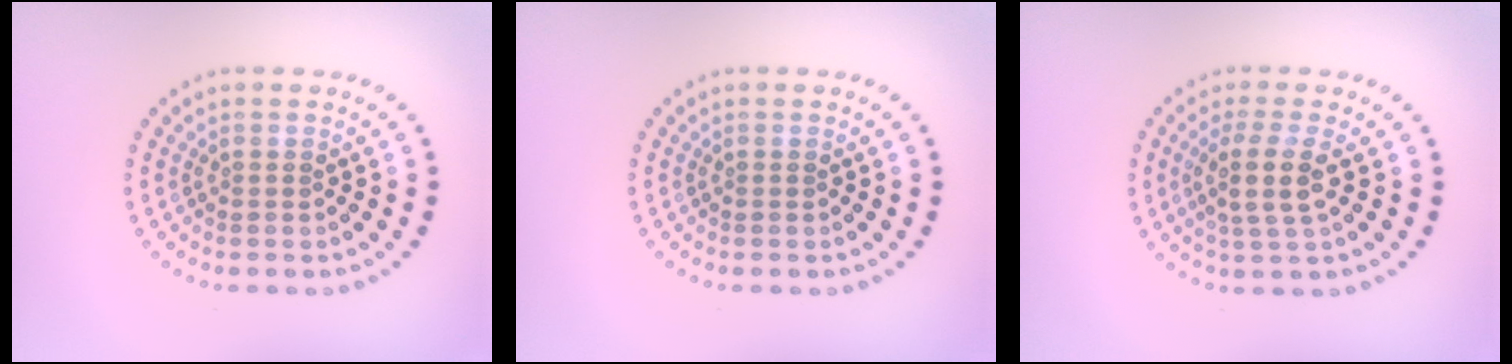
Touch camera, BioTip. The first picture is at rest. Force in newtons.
{"total": 0.0}
{"total": 3.2, "press": 2.7, "slide": 1.7}